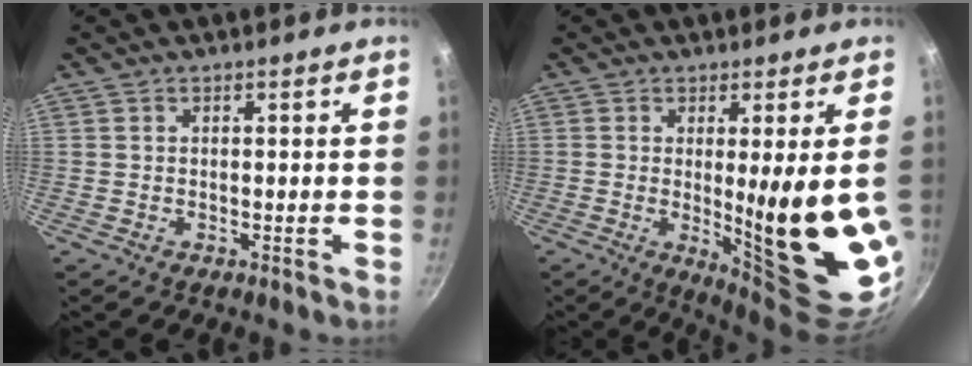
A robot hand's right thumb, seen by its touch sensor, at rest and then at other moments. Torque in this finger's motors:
{"motor_torque": [2.49, 2.52, 1.83, -0.33, 0.41]}